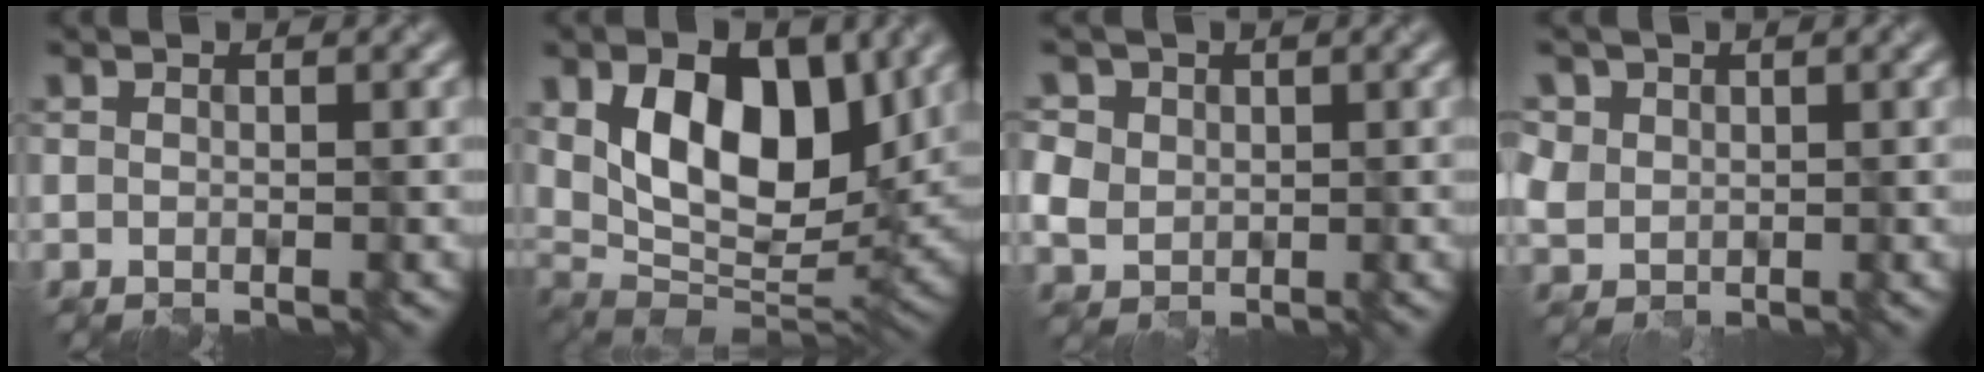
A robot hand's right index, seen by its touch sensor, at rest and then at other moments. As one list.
[{"total": 11.0, "force": [3.6, 6.1, 8.4], "torque": [-0.132, -0.009, 0.057]}, {"total": 4.7, "force": [1.6, 4.0, 1.8], "torque": [-0.051, 0.019, 0.021]}, {"total": 3.5, "force": [1.8, 2.9, 0.9], "torque": [-0.046, 0.013, 0.045]}]